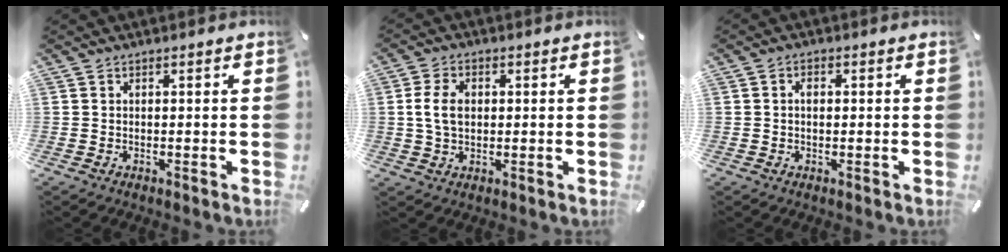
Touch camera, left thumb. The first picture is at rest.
{"total": 6.5, "force": [0.6, 4.7, 4.5], "torque": [-0.102, 0.002, 0.004]}
{"total": 1.6, "force": [0.1, 1.1, 1.2], "torque": [-0.026, 0.005, 0.000]}